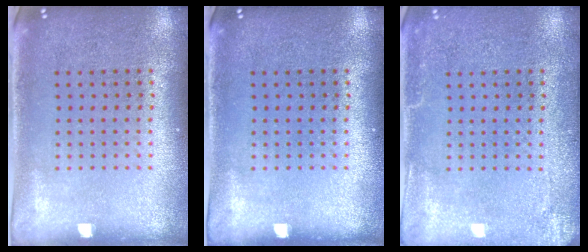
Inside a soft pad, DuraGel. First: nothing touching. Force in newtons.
{"total": 0.0}
{"total": 2.6, "press": 2.6, "slide": 0.3}